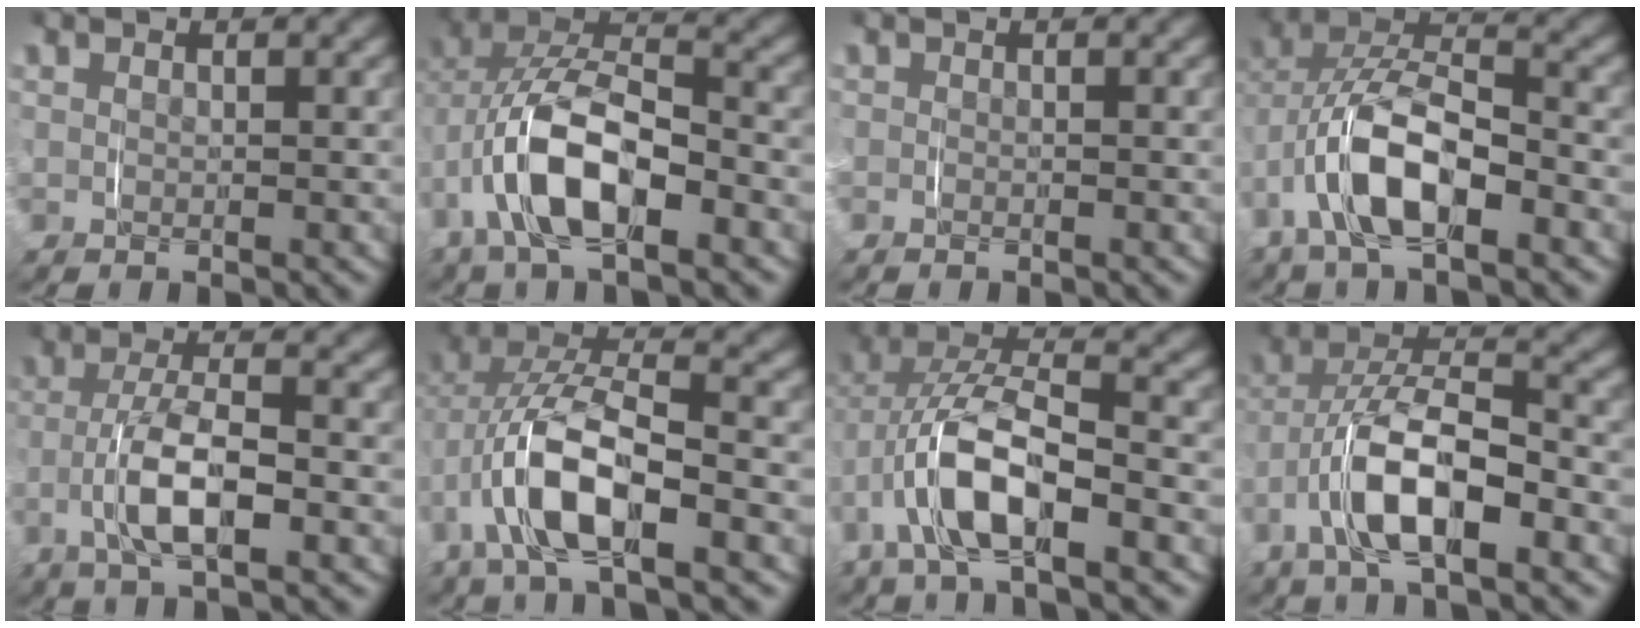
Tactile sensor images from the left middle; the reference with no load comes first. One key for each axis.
{"total": 6.9, "fx": -1.9, "fy": 3.9, "fz": 5.3, "tx": -0.115, "ty": -0.001, "tz": -0.046}
{"total": 0.6, "fx": -0.3, "fy": -0.3, "fz": -0.3, "tx": 0.007, "ty": 0.003, "tz": -0.009}
{"total": 5.8, "fx": -2.1, "fy": 3.2, "fz": 4.5, "tx": -0.096, "ty": 0.002, "tz": -0.049}
{"total": 4.5, "fx": -1.5, "fy": 1.2, "fz": 4.1, "tx": -0.079, "ty": 0.006, "tz": -0.035}
{"total": 5.6, "fx": -1.5, "fy": 2.2, "fz": 4.9, "tx": -0.113, "ty": 0.004, "tz": -0.038}
{"total": 5.0, "fx": -1.7, "fy": 1.9, "fz": 4.3, "tx": -0.100, "ty": 0.005, "tz": -0.040}
{"total": 5.2, "fx": -2.1, "fy": 2.1, "fz": 4.2, "tx": -0.090, "ty": 0.005, "tz": -0.047}